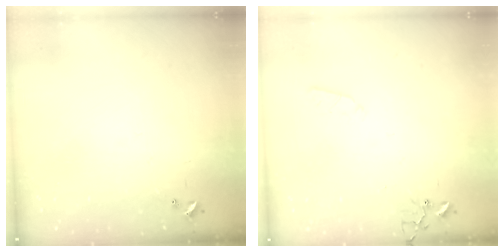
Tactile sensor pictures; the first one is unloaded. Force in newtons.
{"total": 3.2, "press": 3.1, "slide": 0.5}